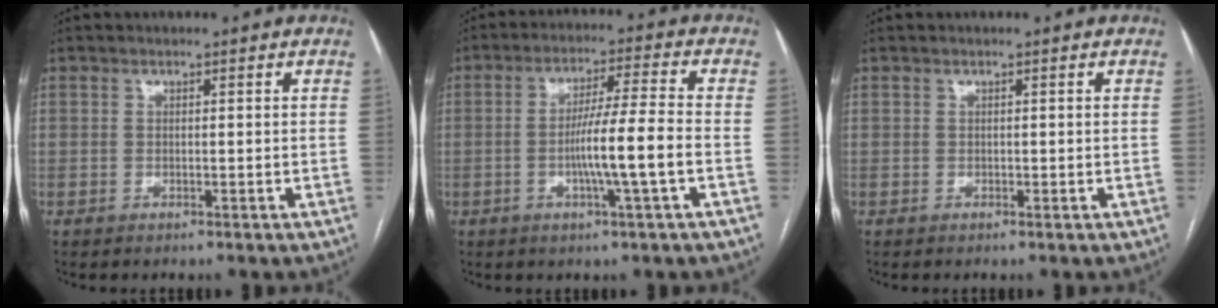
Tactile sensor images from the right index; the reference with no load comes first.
{"total": 9.1, "force": [-2.2, -1.0, 8.8], "torque": [-0.158, -0.001, -0.039]}
{"total": 0.0}